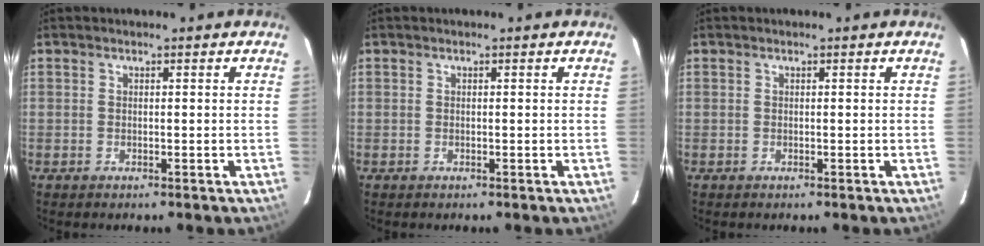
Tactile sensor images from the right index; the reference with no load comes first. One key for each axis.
{"total": 0.0}
{"total": 0.0}